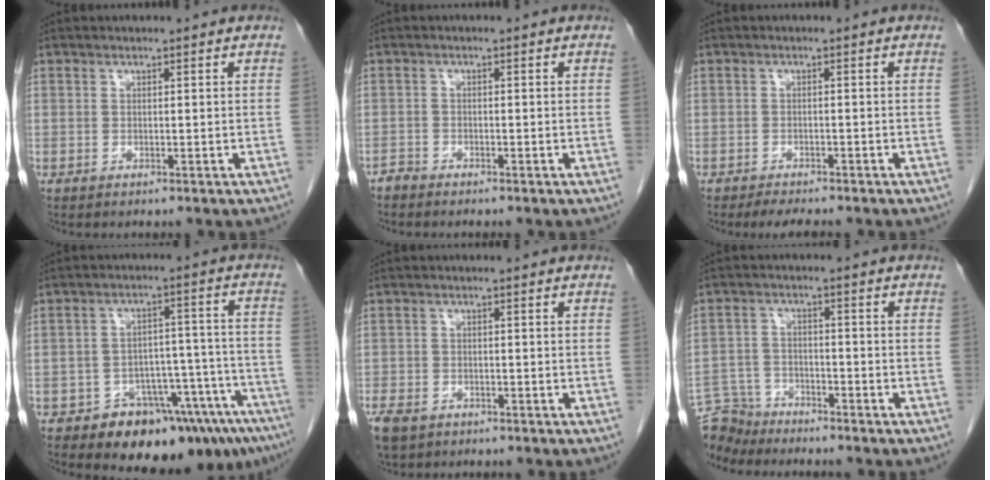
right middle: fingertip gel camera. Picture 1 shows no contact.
{"total": 1.2, "force": [-1.2, 0.2, -0.1], "torque": [0.003, -0.001, -0.024]}
{"total": 2.6, "force": [-2.3, 0.3, 1.1], "torque": [-0.024, -0.009, -0.036]}
{"total": 14.5, "force": [-10.7, 5.2, 8.3], "torque": [-0.046, 0.053, -0.144]}
{"total": 6.6, "force": [-4.4, 4.0, 2.8], "torque": [-0.062, -0.008, -0.069]}
{"total": 7.3, "force": [-6.9, 2.2, -0.3], "torque": [0.003, 0.003, -0.131]}